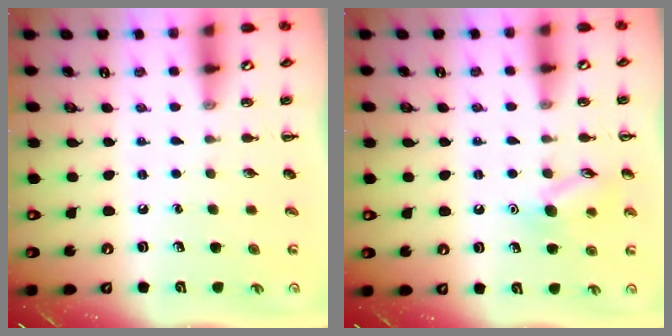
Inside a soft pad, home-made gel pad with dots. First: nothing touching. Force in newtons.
{"total": 9.5, "press": 9.5, "slide": 0.9}